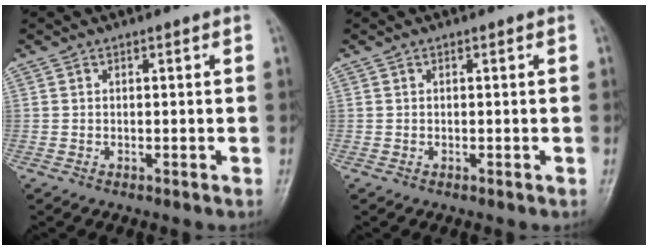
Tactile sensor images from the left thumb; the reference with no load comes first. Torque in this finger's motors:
{"motor_torque": [0.00, 0.01, -0.13, 0.02, 0.00]}